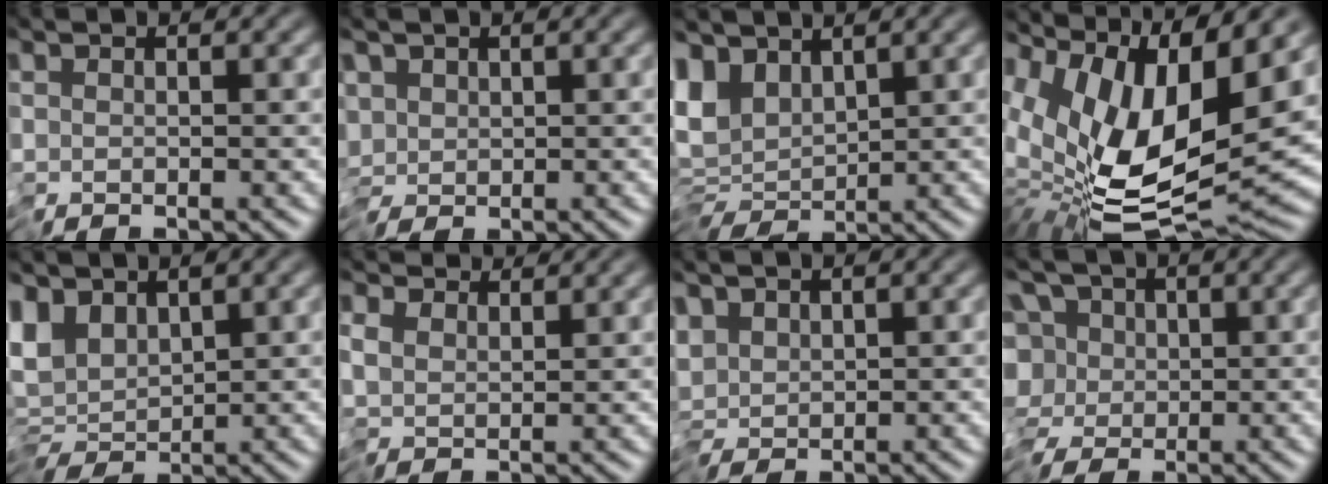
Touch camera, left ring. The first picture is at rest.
{"total": 2.0, "force": [-0.3, 1.2, 1.6], "torque": [-0.028, 0.008, -0.013]}
{"total": 5.7, "force": [2.0, 3.4, 4.1], "torque": [-0.059, -0.008, 0.040]}
{"total": 12.6, "force": [4.0, 5.7, 10.5], "torque": [-0.190, 0.003, 0.075]}
{"total": 6.1, "force": [1.8, 3.3, 4.7], "torque": [-0.074, -0.007, 0.031]}
{"total": 3.3, "force": [2.7, 1.3, 1.4], "torque": [-0.034, 0.007, 0.036]}
{"total": 1.7, "force": [0.2, 0.9, 1.4], "torque": [-0.026, 0.007, -0.004]}
{"total": 7.8, "force": [-0.7, 6.3, 4.6], "torque": [-0.059, 0.022, -0.055]}